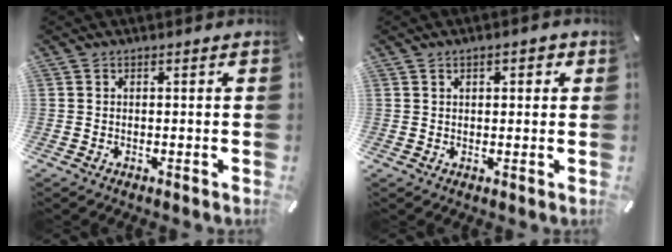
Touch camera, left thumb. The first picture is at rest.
{"total": 2.7, "force": [0.8, 1.6, 2.1], "torque": [-0.034, 0.005, 0.009]}